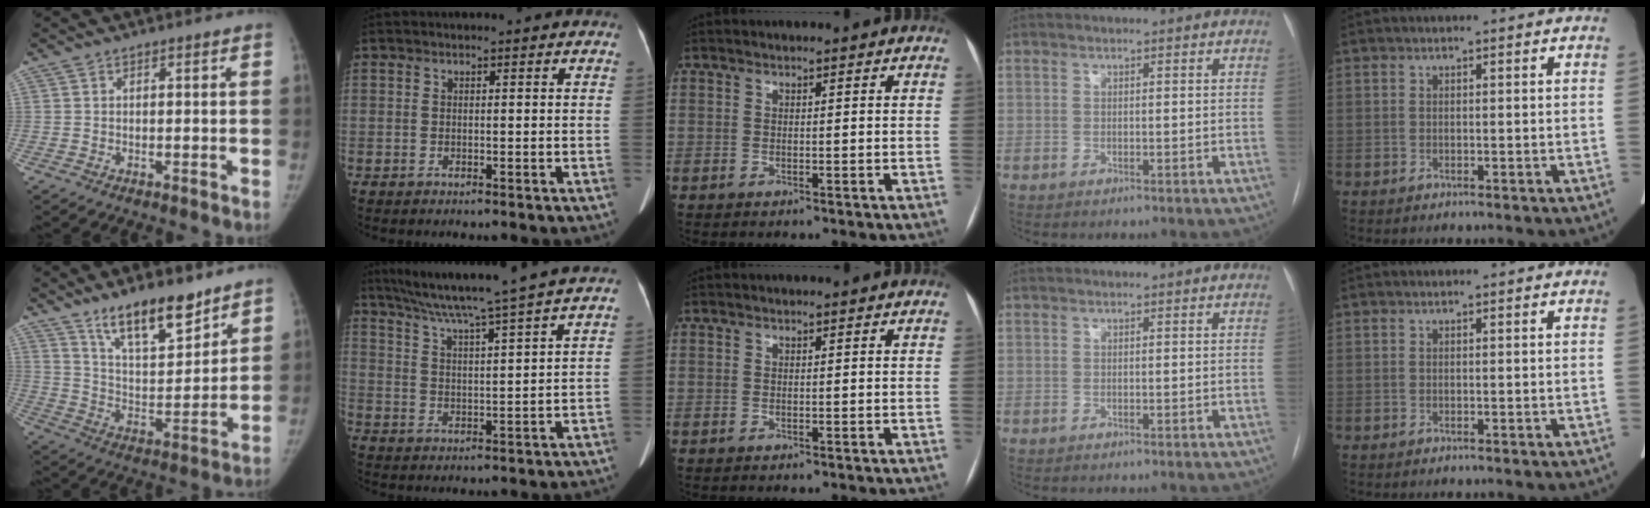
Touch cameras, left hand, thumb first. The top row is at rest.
{"thumb": {"total": 14.4, "force": [10.6, 4.8, 8.5], "torque": [-0.110, -0.075, 0.190]}, "index": {"total": 16.9, "force": [14.4, -2.0, 8.7], "torque": [-0.153, -0.003, 0.210]}}